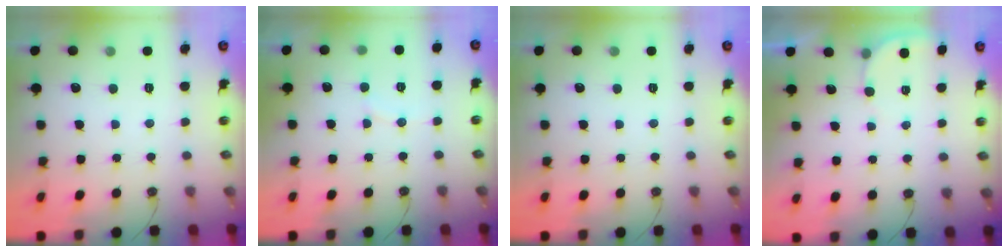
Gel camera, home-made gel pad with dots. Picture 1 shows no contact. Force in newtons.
{"total": 3.4, "press": 3.4, "slide": 0.4}
{"total": 0.0}
{"total": 2.9, "press": 2.9, "slide": 0.2}